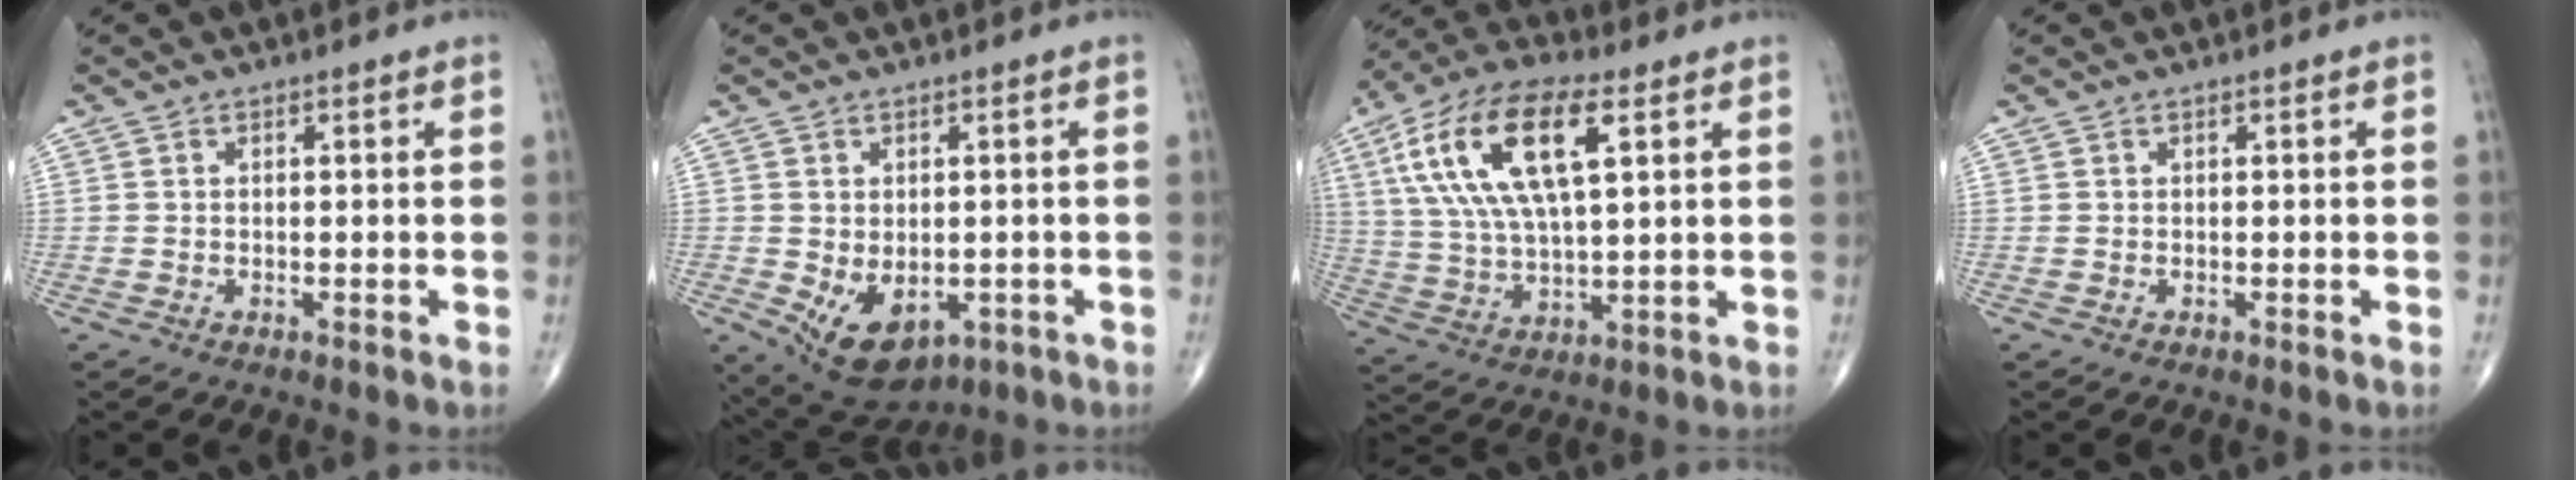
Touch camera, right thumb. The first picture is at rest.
{"total": 9.8, "force": [-2.7, 6.4, 7.0], "torque": [-0.093, -0.007, -0.020]}
{"total": 19.5, "force": [6.6, 7.7, 16.6], "torque": [-0.327, 0.005, 0.118]}
{"total": 0.0}